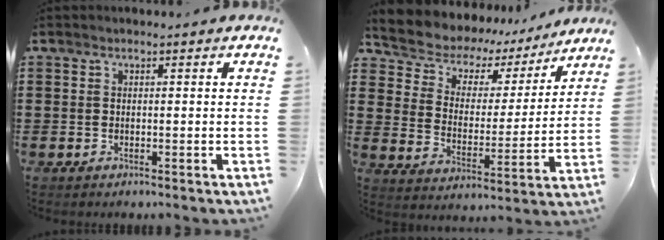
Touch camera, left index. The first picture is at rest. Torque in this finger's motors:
{"motor_torque": [2.14, 0.00, 0.45, 0.08]}